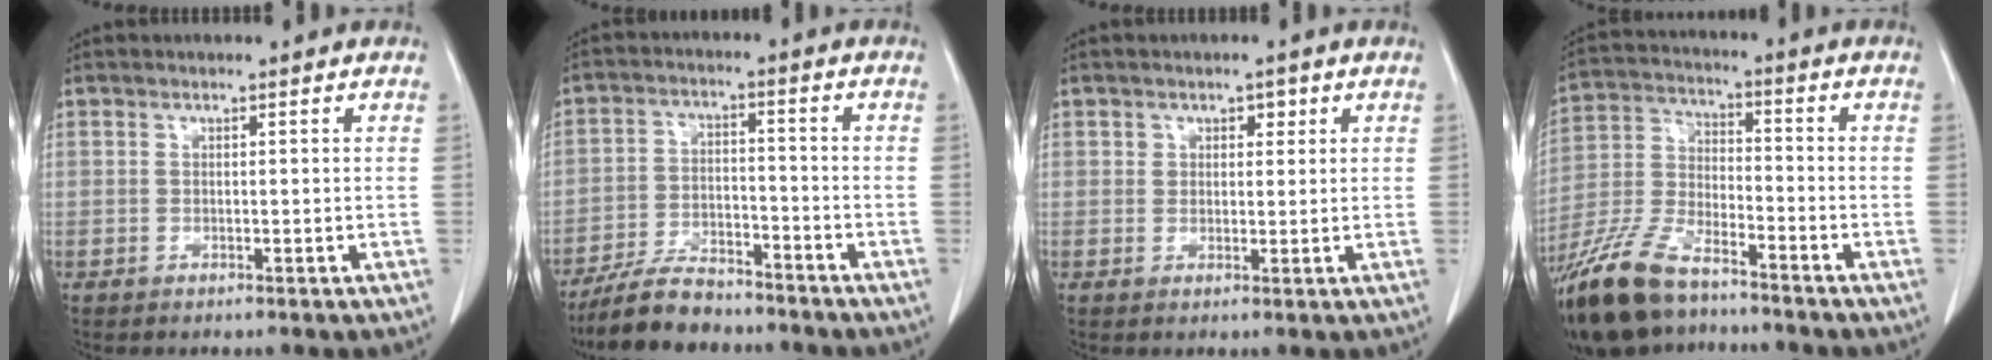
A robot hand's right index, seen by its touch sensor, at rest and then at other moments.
{"total": 9.9, "force": [-8.5, 3.1, 3.9], "torque": [-0.073, -0.009, -0.153]}
{"total": 2.6, "force": [1.1, 1.9, 1.4], "torque": [-0.020, 0.009, 0.020]}
{"total": 16.7, "force": [-12.2, 6.0, 9.6], "torque": [-0.223, -0.019, -0.230]}